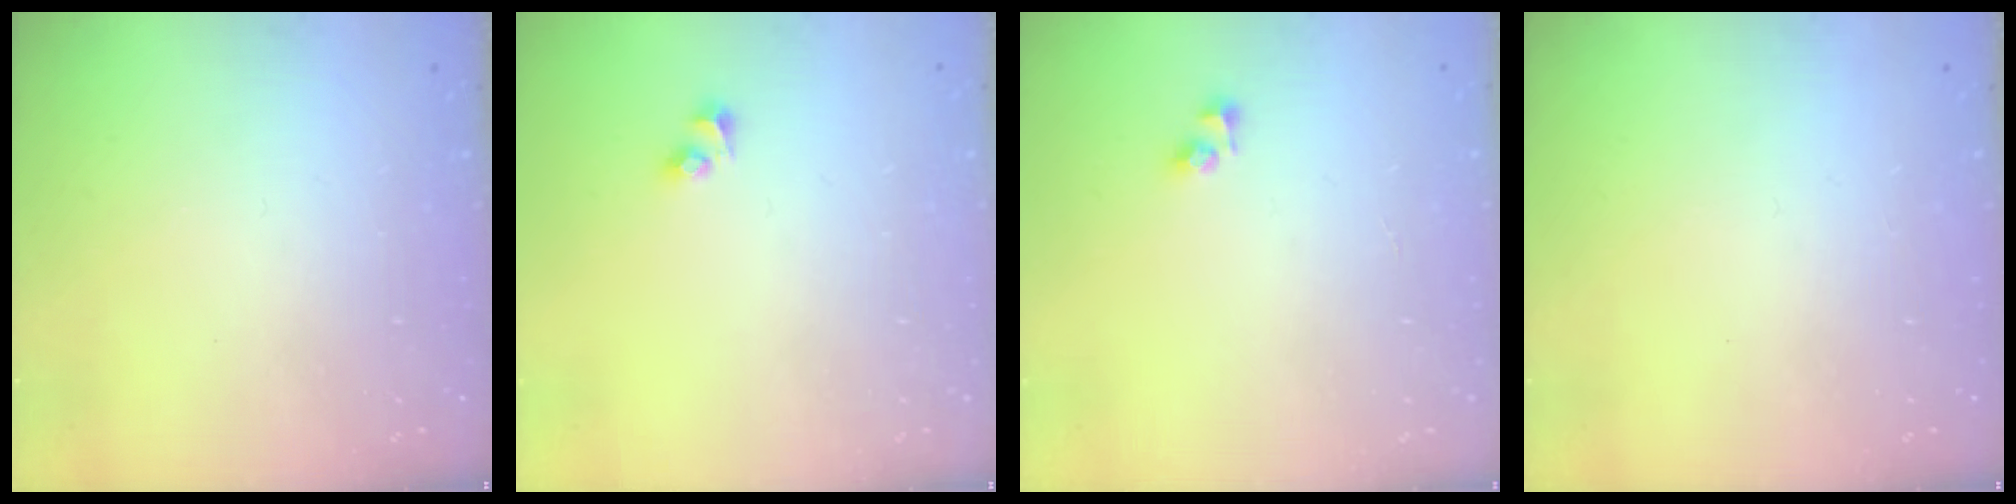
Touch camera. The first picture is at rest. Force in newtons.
{"total": 2.7, "press": 2.4, "slide": 1.1}
{"total": 3.8, "press": 3.8, "slide": 0.2}
{"total": 0.0}